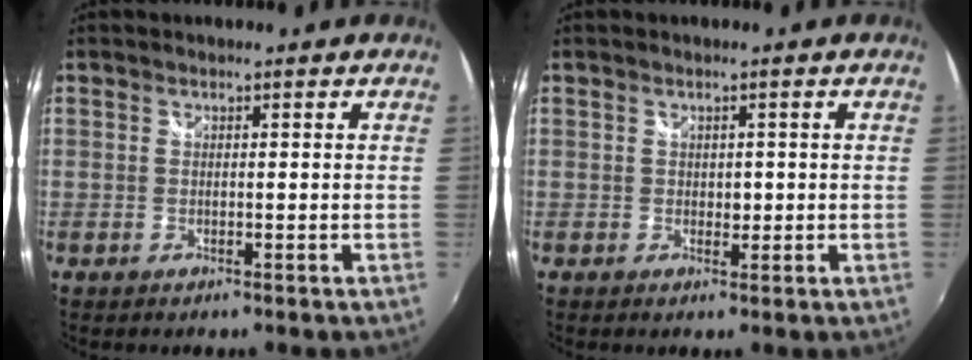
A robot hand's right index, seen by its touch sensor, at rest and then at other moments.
{"total": 1.2, "force": [-0.1, 1.1, 0.4], "torque": [-0.003, 0.001, 0.000]}